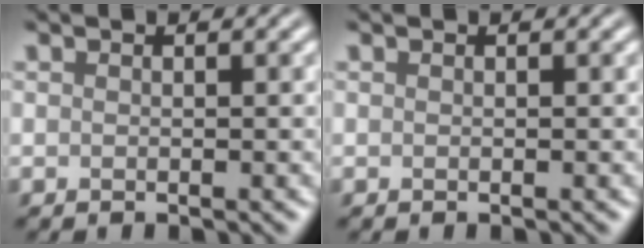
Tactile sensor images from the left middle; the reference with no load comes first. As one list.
[{"total": 0.0}]